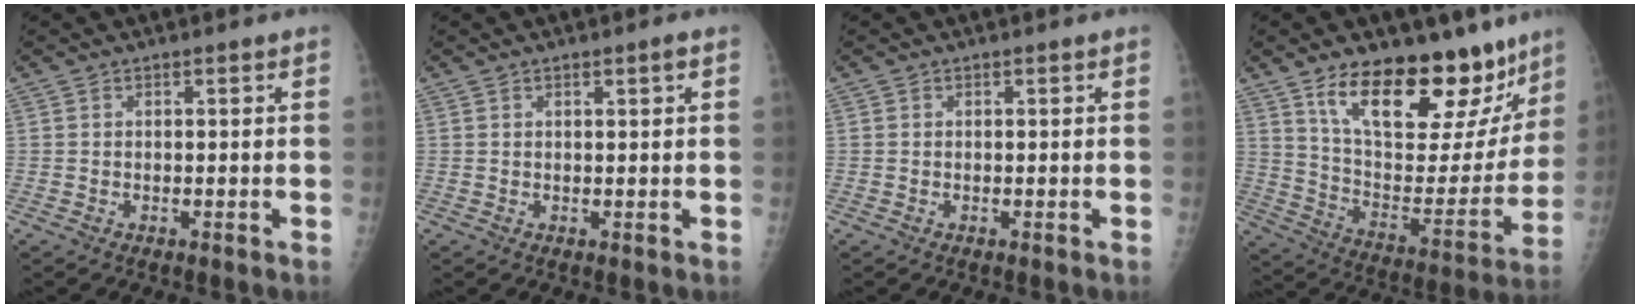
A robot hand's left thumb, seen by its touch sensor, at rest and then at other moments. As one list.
[{"total": 1.2, "force": [0.6, 0.2, 1.0], "torque": [-0.016, -0.001, 0.009]}, {"total": 0.0}, {"total": 26.0, "force": [17.3, 11.3, 15.8], "torque": [-0.180, -0.076, 0.277]}]